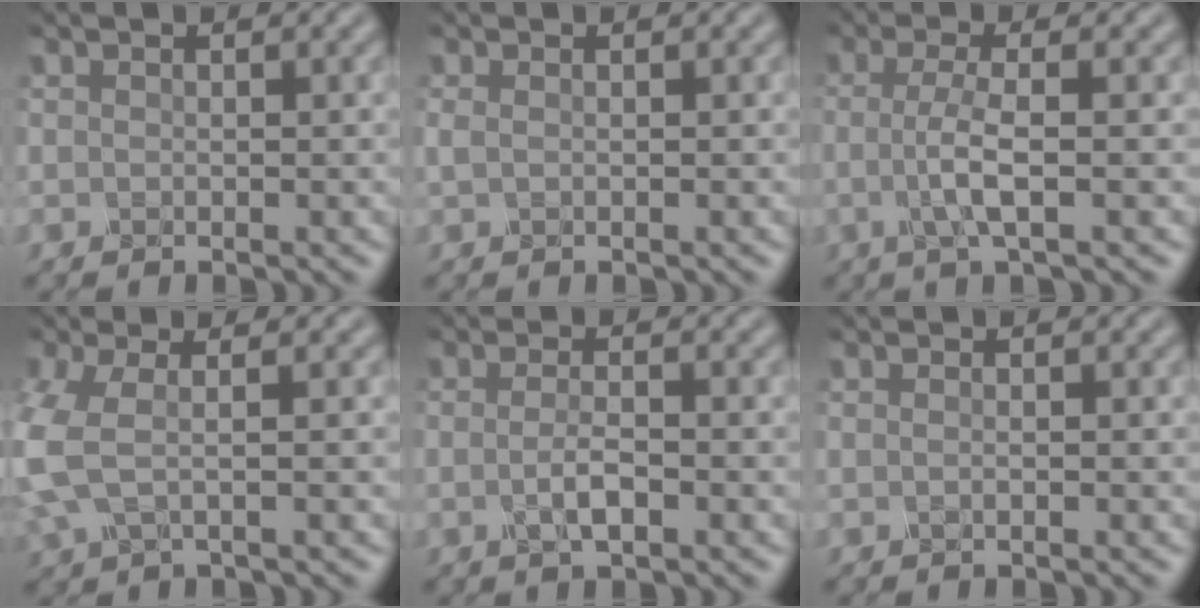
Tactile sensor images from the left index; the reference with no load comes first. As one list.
[{"total": 0.6, "force": [0.2, 0.3, 0.6], "torque": [-0.014, 0.001, 0.003]}, {"total": 3.6, "force": [-0.3, 0.9, 3.5], "torque": [-0.068, -0.002, -0.010]}, {"total": 4.6, "force": [0.0, 2.0, 4.2], "torque": [-0.117, 0.000, -0.006]}, {"total": 2.4, "force": [-0.6, 0.7, 2.2], "torque": [-0.044, 0.000, -0.014]}, {"total": 0.7, "force": [-0.1, 0.2, 0.6], "torque": [-0.012, -0.004, -0.005]}]